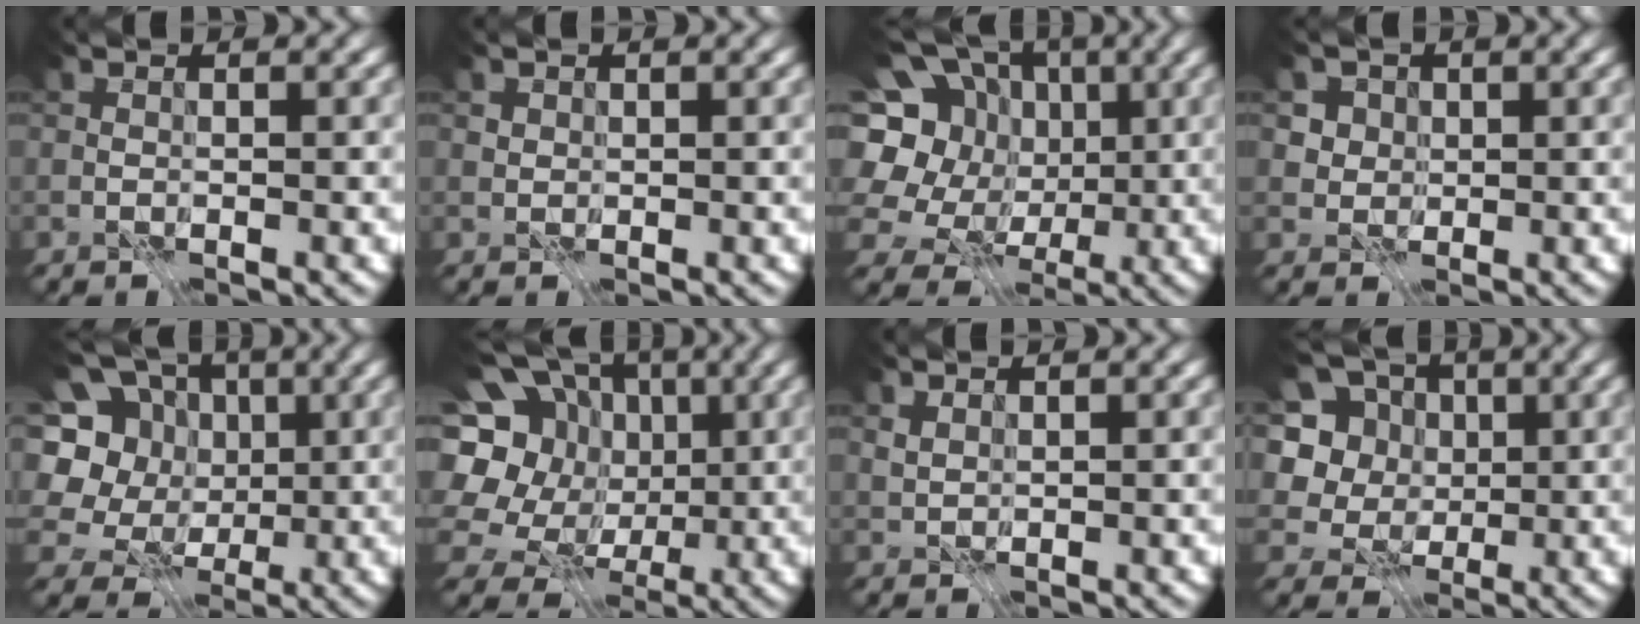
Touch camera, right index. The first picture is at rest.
{"total": 0.7, "force": [0.4, 0.6, 0.1], "torque": [0.000, -0.001, 0.007]}
{"total": 15.1, "force": [1.8, 13.0, 7.4], "torque": [-0.184, 0.029, 0.021]}
{"total": 3.9, "force": [1.7, 3.3, 1.5], "torque": [-0.028, 0.003, 0.025]}
{"total": 10.5, "force": [1.3, 9.0, 5.1], "torque": [-0.125, 0.031, -0.004]}
{"total": 16.9, "force": [1.9, 14.7, 8.2], "torque": [-0.197, 0.028, 0.023]}
{"total": 1.1, "force": [0.7, 0.6, 0.4], "torque": [-0.014, -0.001, 0.018]}
{"total": 9.1, "force": [3.4, 7.3, 4.1], "torque": [-0.094, 0.015, 0.042]}